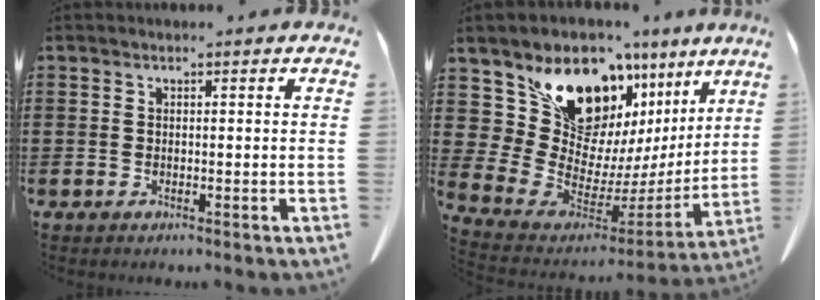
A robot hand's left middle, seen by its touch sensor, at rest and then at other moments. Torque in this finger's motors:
{"motor_torque": [2.14, 0.00, 0.58, 0.21]}